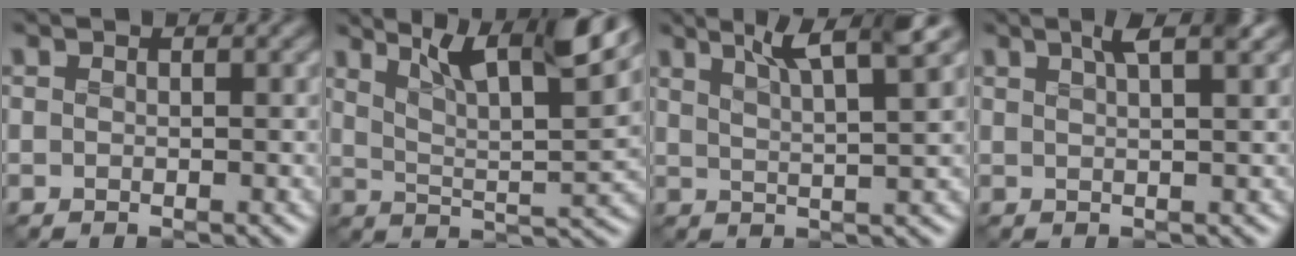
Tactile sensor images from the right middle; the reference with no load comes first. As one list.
[{"total": 9.9, "force": [6.4, 2.5, 7.1], "torque": [-0.114, 0.012, 0.093]}, {"total": 5.8, "force": [3.8, 0.9, 4.3], "torque": [-0.067, 0.014, 0.060]}, {"total": 4.0, "force": [2.3, 1.2, 3.1], "torque": [-0.028, 0.018, 0.016]}]